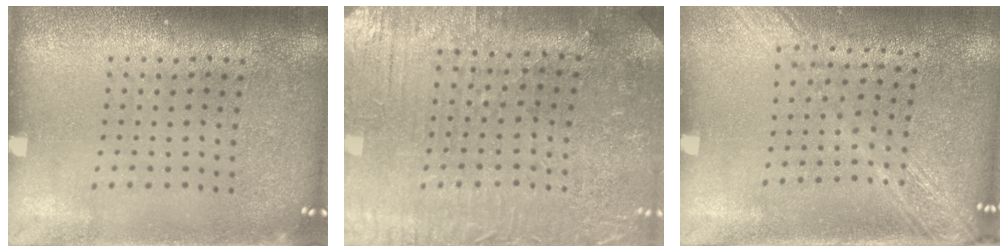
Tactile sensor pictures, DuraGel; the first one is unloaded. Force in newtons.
{"total": 1.0, "press": 0.9, "slide": 0.4}
{"total": 2.0, "press": 1.6, "slide": 1.2}